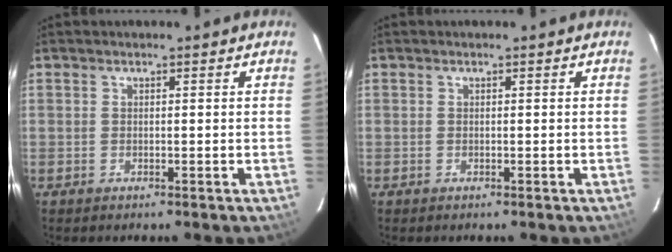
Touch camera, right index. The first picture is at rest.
{"total": 0.0}